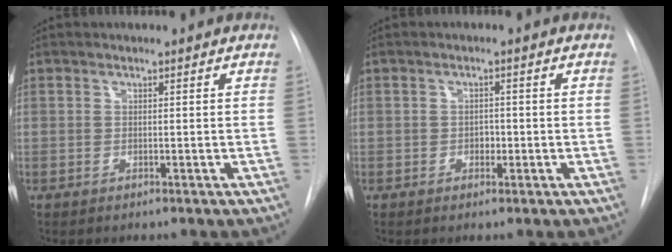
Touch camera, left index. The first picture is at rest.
{"total": 1.5, "force": [-0.4, 1.1, 0.9], "torque": [-0.011, 0.004, -0.006]}